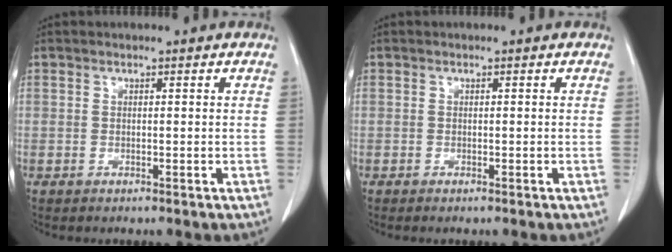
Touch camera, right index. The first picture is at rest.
{"total": 0.6, "force": [-0.5, 0.0, 0.4], "torque": [-0.011, -0.002, -0.007]}